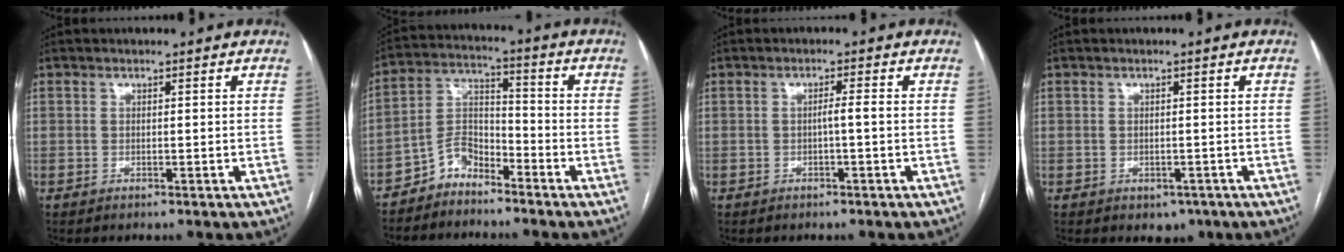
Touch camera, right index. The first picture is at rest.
{"total": 5.9, "force": [-4.8, 2.9, 1.9], "torque": [-0.033, 0.019, -0.097]}
{"total": 1.5, "force": [-0.3, -0.2, 1.4], "torque": [-0.022, 0.003, -0.006]}
{"total": 2.5, "force": [-1.2, 2.0, 1.0], "torque": [-0.003, 0.001, -0.006]}